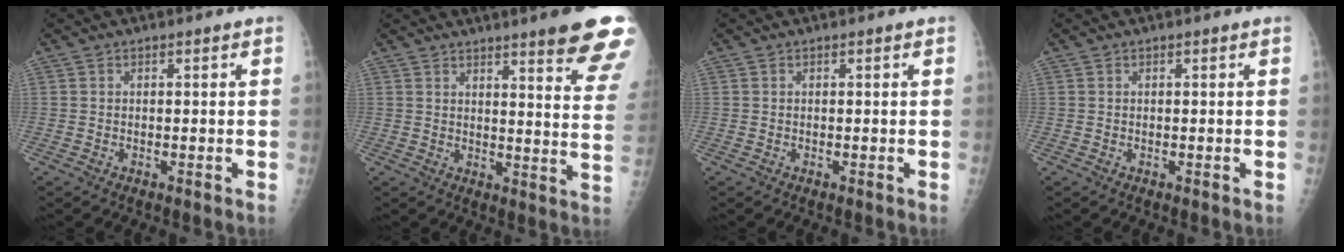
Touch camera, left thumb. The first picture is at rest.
{"total": 16.4, "force": [11.7, 1.8, 11.3], "torque": [-0.115, -0.064, 0.135]}
{"total": 0.0}
{"total": 0.0}